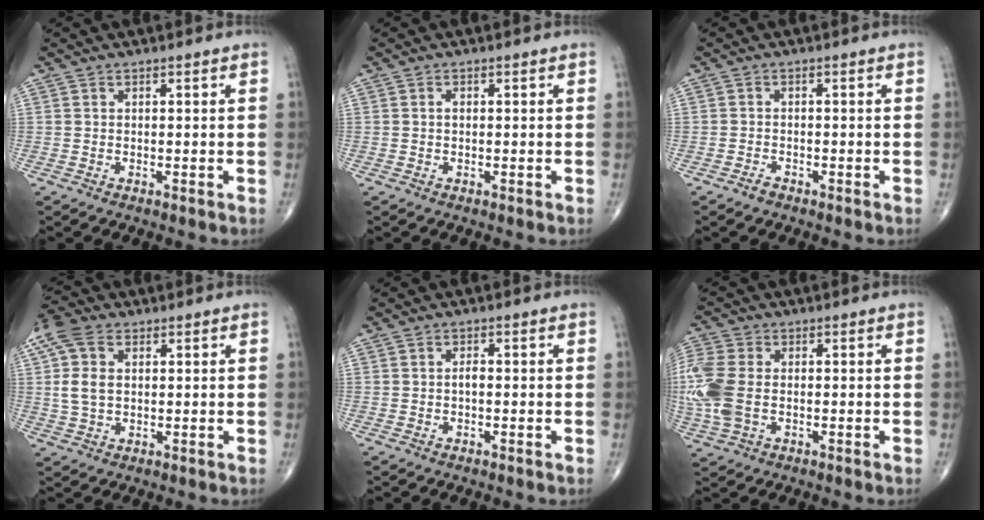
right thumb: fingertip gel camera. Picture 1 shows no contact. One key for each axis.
{"total": 0.6, "fx": 0.1, "fy": 0.3, "fz": 0.5, "tx": -0.010, "ty": -0.001, "tz": 0.000}
{"total": 1.2, "fx": -1.0, "fy": 0.6, "fz": 0.3, "tx": -0.007, "ty": 0.002, "tz": -0.020}
{"total": 8.6, "fx": 2.0, "fy": 5.4, "fz": 6.3, "tx": -0.145, "ty": 0.012, "tz": 0.038}
{"total": 1.1, "fx": -0.2, "fy": 0.6, "fz": 0.9, "tx": -0.014, "ty": 0.002, "tz": -0.006}
{"total": 11.2, "fx": -0.6, "fy": 7.2, "fz": 8.6, "tx": -0.238, "ty": 0.005, "tz": -0.011}